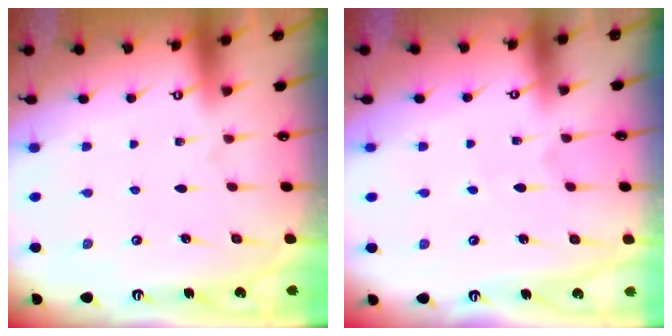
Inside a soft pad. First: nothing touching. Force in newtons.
{"total": 2.3, "press": 2.2, "slide": 0.2}